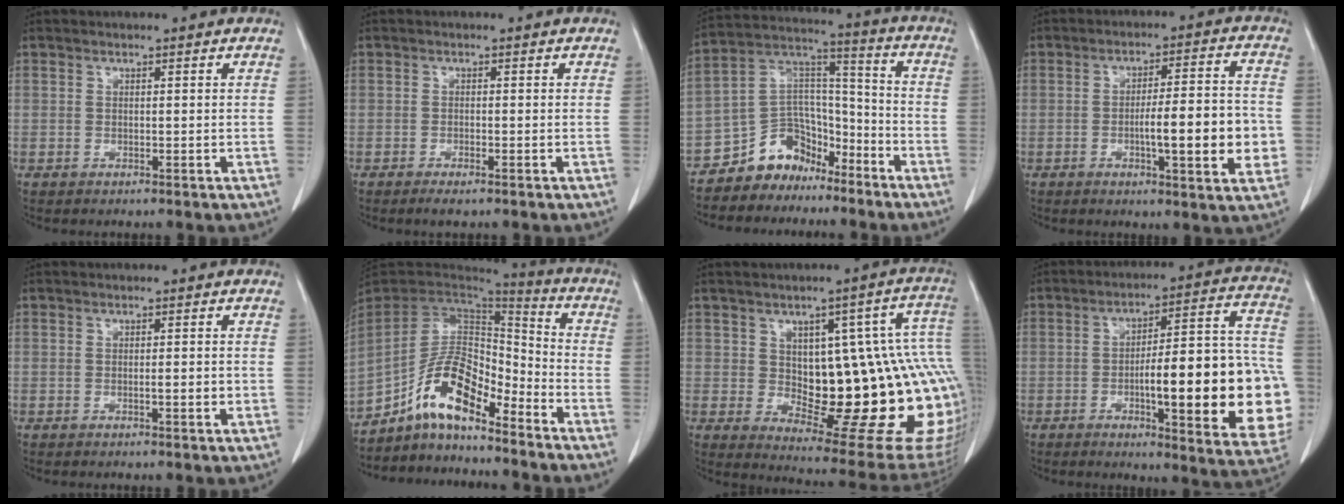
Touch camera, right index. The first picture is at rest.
{"total": 1.8, "force": [-1.2, 0.4, 1.2], "torque": [-0.022, -0.003, -0.017]}
{"total": 10.6, "force": [-8.1, 6.7, 1.8], "torque": [-0.033, 0.074, -0.141]}
{"total": 12.0, "force": [-2.4, 1.8, 11.6], "torque": [-0.167, 0.007, -0.034]}
{"total": 1.9, "force": [-0.3, 0.3, 1.8], "torque": [-0.031, -0.001, -0.005]}
{"total": 11.9, "force": [-8.4, 4.4, 7.2], "torque": [-0.137, 0.034, -0.152]}
{"total": 24.9, "force": [-1.1, 7.8, 23.7], "torque": [-0.217, 0.023, 0.009]}
{"total": 23.7, "force": [-4.6, 4.5, 22.8], "torque": [-0.232, 0.025, -0.050]}